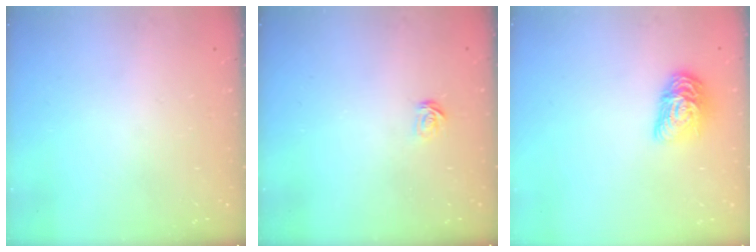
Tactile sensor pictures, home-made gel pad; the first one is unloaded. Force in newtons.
{"total": 2.3, "press": 2.3, "slide": 0.1}
{"total": 11.2, "press": 11.2, "slide": 0.4}